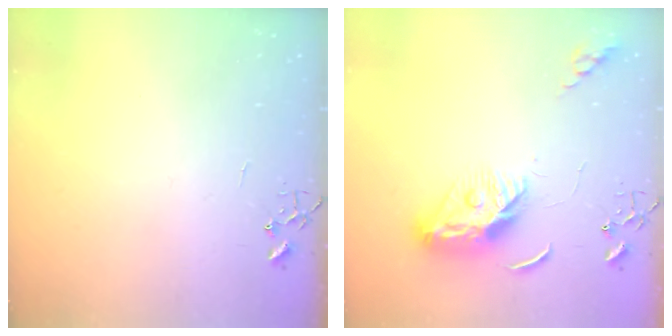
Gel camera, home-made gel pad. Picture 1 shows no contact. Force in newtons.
{"total": 9.5, "press": 9.5, "slide": 0.5}